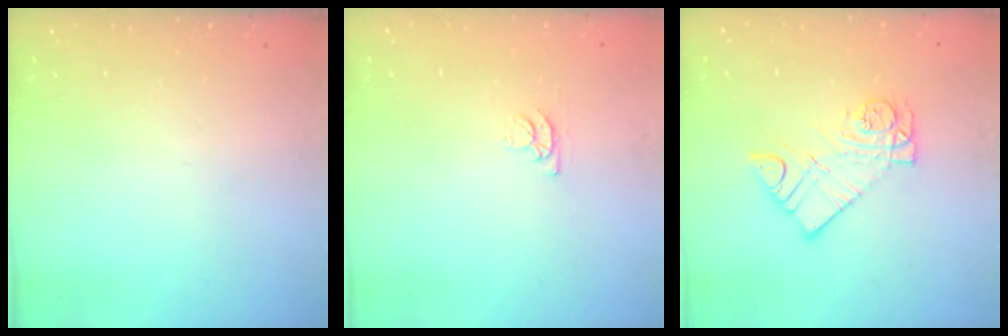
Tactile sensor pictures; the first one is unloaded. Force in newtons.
{"total": 4.3, "press": 4.2, "slide": 0.5}
{"total": 10.5, "press": 10.4, "slide": 0.9}